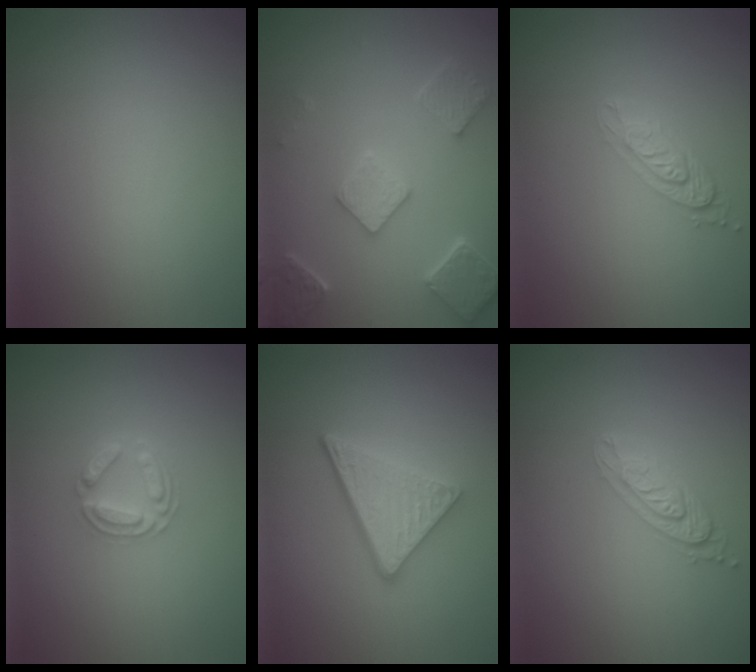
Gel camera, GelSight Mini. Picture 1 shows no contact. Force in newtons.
{"total": 4.9, "press": 3.9, "slide": 3.0}
{"total": 2.0, "press": 2.0, "slide": 0.5}
{"total": 2.8, "press": 2.7, "slide": 0.5}
{"total": 4.2, "press": 3.2, "slide": 2.7}
{"total": 2.1, "press": 2.0, "slide": 0.4}